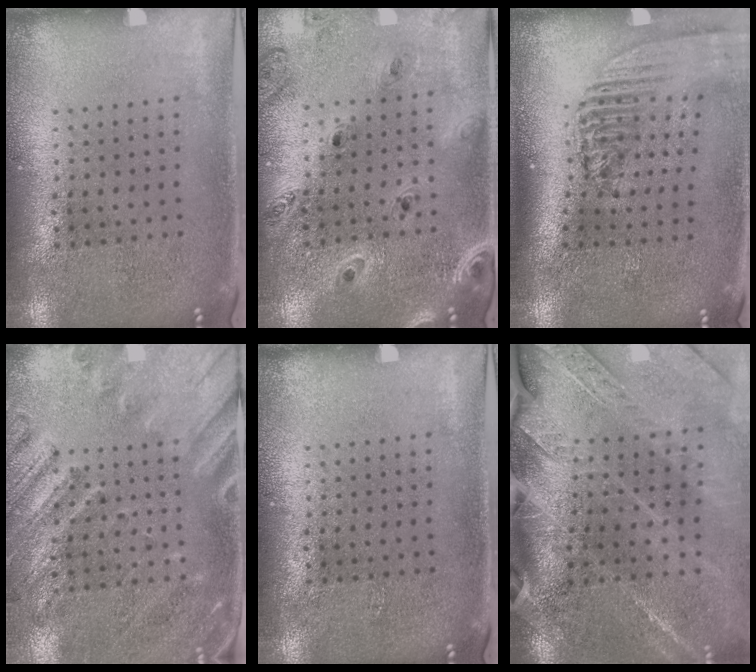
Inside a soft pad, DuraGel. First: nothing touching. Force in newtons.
{"total": 1.4, "press": 1.4, "slide": 0.1}
{"total": 2.3, "press": 1.7, "slide": 1.5}
{"total": 2.4, "press": 1.9, "slide": 1.5}
{"total": 0.0}
{"total": 3.2, "press": 3.0, "slide": 1.2}